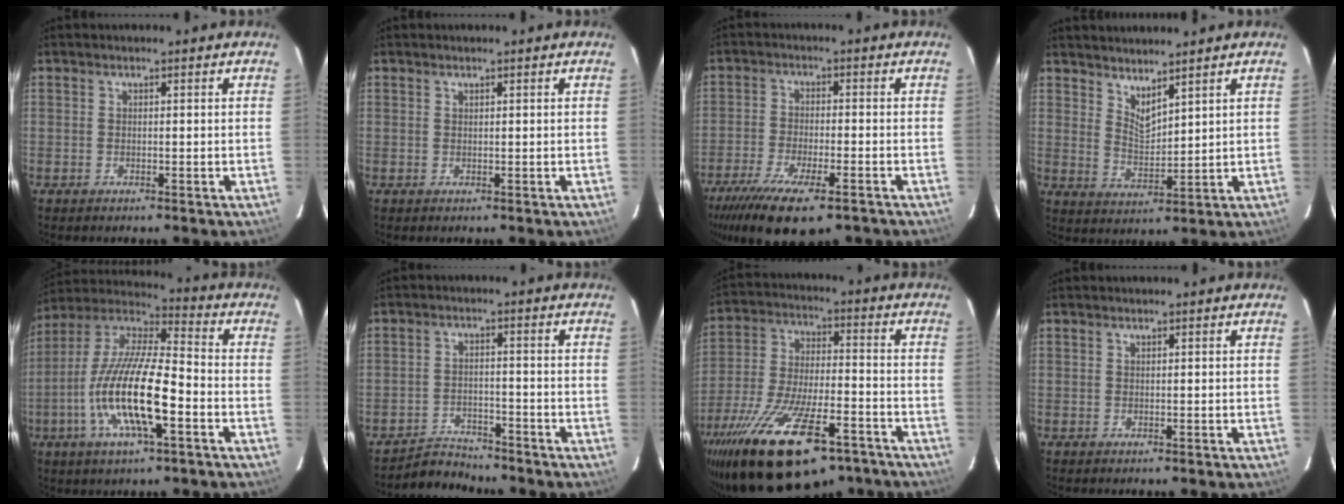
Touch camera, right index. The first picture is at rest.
{"total": 0.0}
{"total": 15.8, "force": [-11.1, 4.5, 10.4], "torque": [-0.218, -0.055, -0.186]}
{"total": 5.0, "force": [4.2, 1.1, 2.4], "torque": [-0.039, -0.010, 0.077]}
{"total": 18.5, "force": [-5.9, 4.7, 16.9], "torque": [-0.335, -0.013, -0.121]}
{"total": 4.9, "force": [-4.7, 1.2, -0.5], "torque": [-0.004, 0.014, -0.082]}
{"total": 27.2, "force": [-18.2, 10.0, 17.6], "torque": [-0.348, -0.051, -0.286]}
{"total": 0.0}